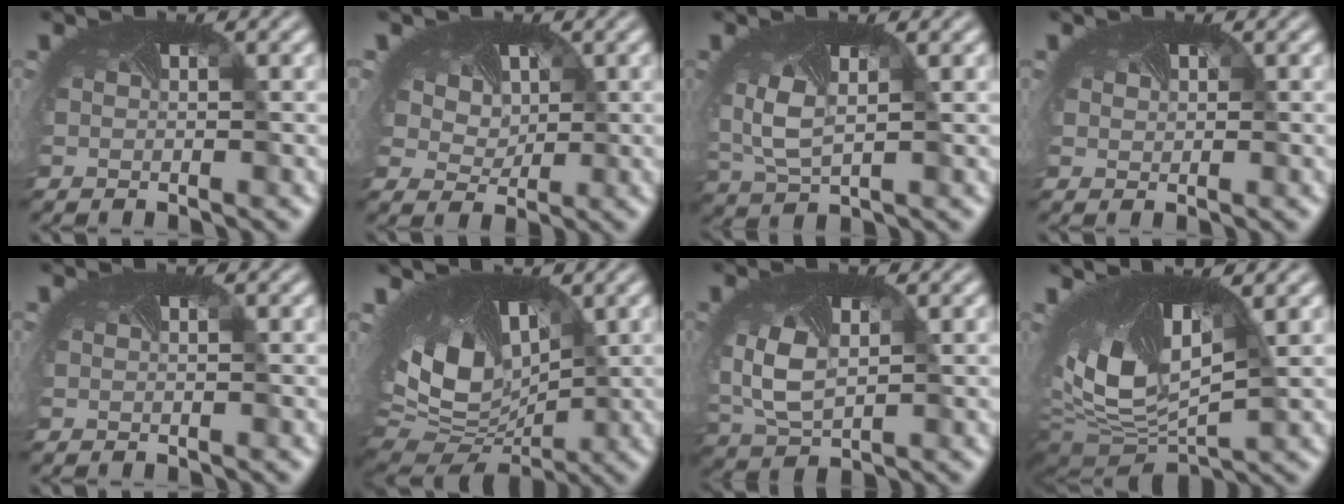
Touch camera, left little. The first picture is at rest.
{"total": 5.3, "force": [2.6, 4.0, 2.4], "torque": [-0.059, 0.005, 0.029]}
{"total": 3.9, "force": [0.3, 2.3, 3.1], "torque": [-0.098, -0.016, 0.010]}
{"total": 0.9, "force": [0.2, -0.1, -0.8], "torque": [-0.002, -0.013, 0.011]}
{"total": 0.0}
{"total": 13.2, "force": [3.1, 8.3, 9.7], "torque": [-0.218, 0.002, 0.075]}
{"total": 4.0, "force": [0.0, 2.6, 3.0], "torque": [-0.098, -0.019, 0.006]}
{"total": 12.5, "force": [2.0, 6.8, 10.3], "torque": [-0.203, -0.014, 0.049]}